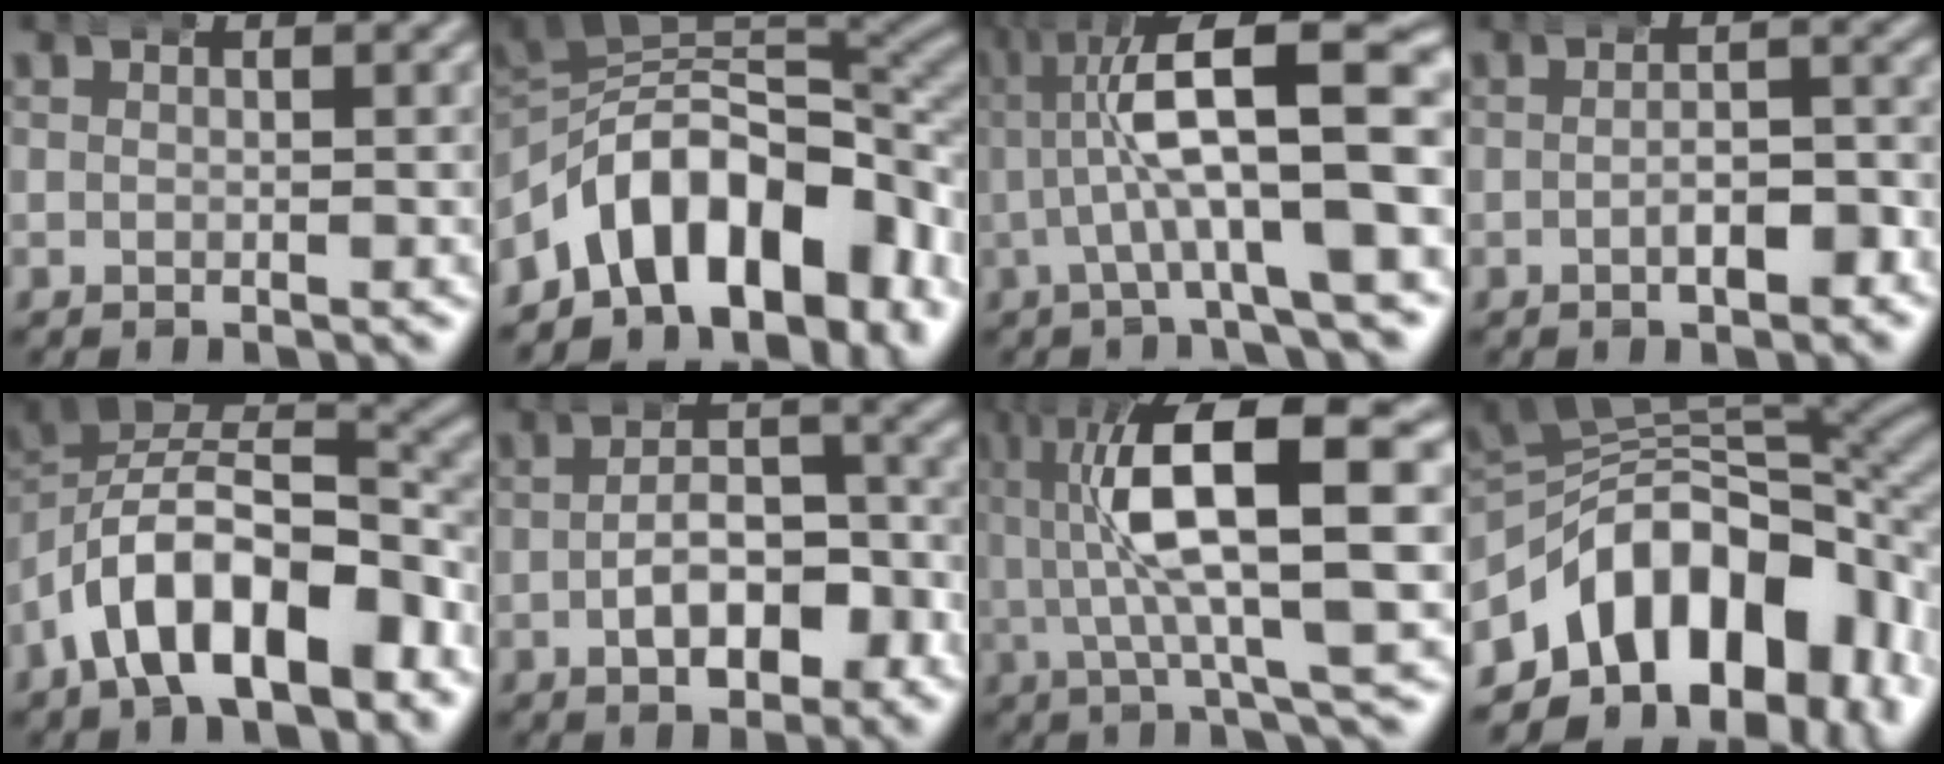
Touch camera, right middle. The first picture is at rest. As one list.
[{"total": 16.3, "force": [-4.7, 10.5, 11.5], "torque": [-0.177, -0.021, -0.067]}, {"total": 12.0, "force": [1.7, 4.7, 10.9], "torque": [-0.160, 0.007, 0.021]}, {"total": 3.7, "force": [-1.7, 1.5, 2.9], "torque": [-0.031, 0.005, -0.034]}, {"total": 13.4, "force": [-5.0, 8.9, 8.8], "torque": [-0.170, -0.029, -0.068]}, {"total": 6.5, "force": [-2.9, 3.3, 4.8], "torque": [-0.049, -0.002, -0.045]}, {"total": 12.5, "force": [2.9, 4.0, 11.5], "torque": [-0.192, 0.016, 0.042]}, {"total": 21.8, "force": [-4.8, 15.7, 14.3], "torque": [-0.246, -0.028, -0.071]}]